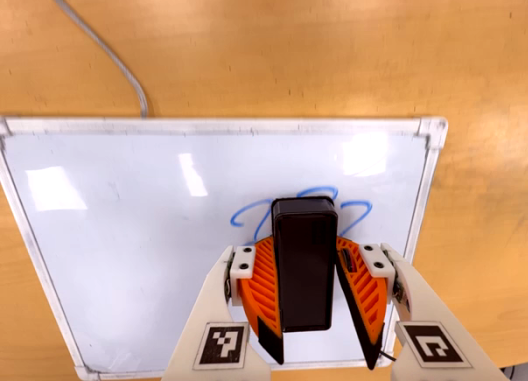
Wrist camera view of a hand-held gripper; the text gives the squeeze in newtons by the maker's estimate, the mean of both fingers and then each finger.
{"total": 8.3, "left": 8.9, "right": 7.8}